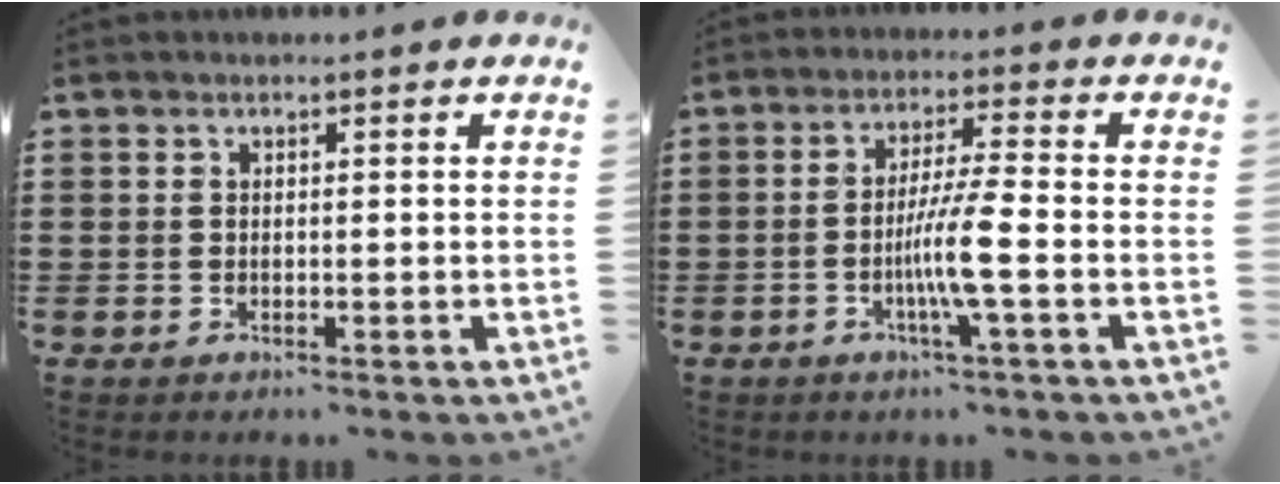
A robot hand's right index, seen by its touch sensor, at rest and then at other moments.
{"total": 6.9, "force": [-2.1, -0.3, 6.5], "torque": [-0.125, -0.014, -0.043]}